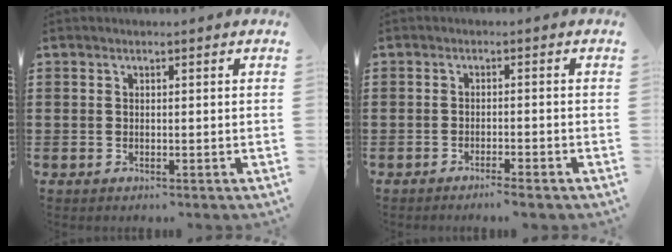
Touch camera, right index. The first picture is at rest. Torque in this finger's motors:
{"motor_torque": [0.26, -0.20, 0.12, 0.03]}